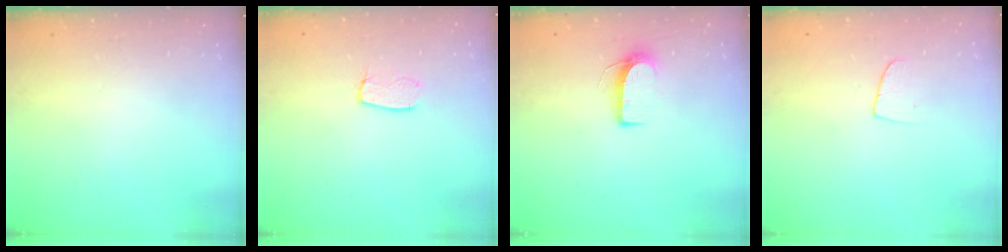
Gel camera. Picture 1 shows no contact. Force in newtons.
{"total": 6.0, "press": 6.0, "slide": 0.5}
{"total": 7.0, "press": 7.0, "slide": 0.6}
{"total": 5.5, "press": 5.5, "slide": 0.4}